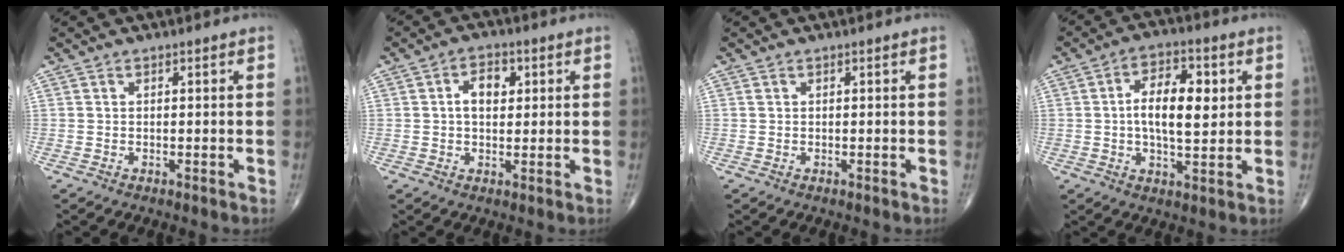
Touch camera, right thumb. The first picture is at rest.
{"total": 5.2, "force": [1.1, 3.3, 3.9], "torque": [-0.050, 0.005, 0.014]}
{"total": 0.0}
{"total": 11.6, "force": [1.5, 5.4, 10.2], "torque": [-0.156, 0.004, 0.021]}